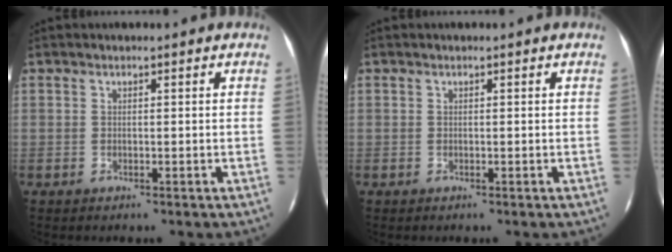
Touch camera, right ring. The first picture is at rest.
{"total": 0.0}